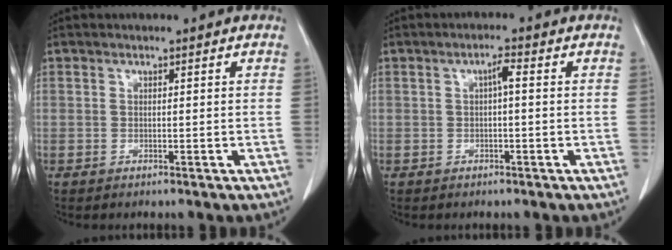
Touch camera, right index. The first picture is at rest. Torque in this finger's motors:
{"motor_torque": [0.25, -0.11, 0.10, 0.04]}